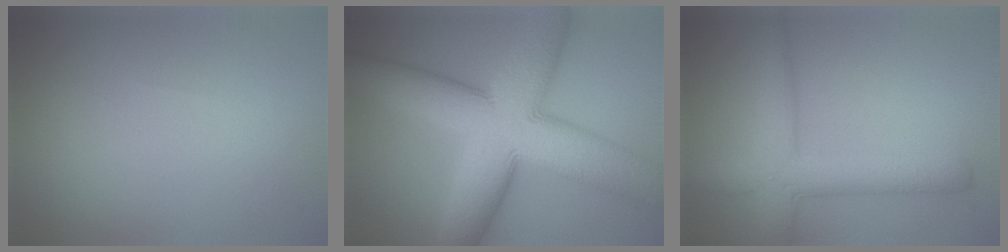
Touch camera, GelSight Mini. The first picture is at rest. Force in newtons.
{"total": 13.6, "press": 13.6, "slide": 0.1}
{"total": 5.5, "press": 5.5, "slide": 0.2}